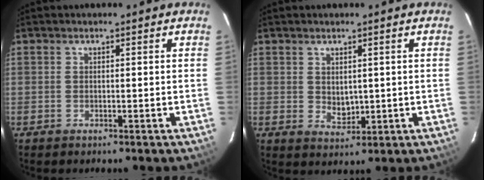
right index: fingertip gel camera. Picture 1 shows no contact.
{"total": 3.2, "force": [0.9, 2.4, 2.0], "torque": [-0.030, -0.003, 0.020]}